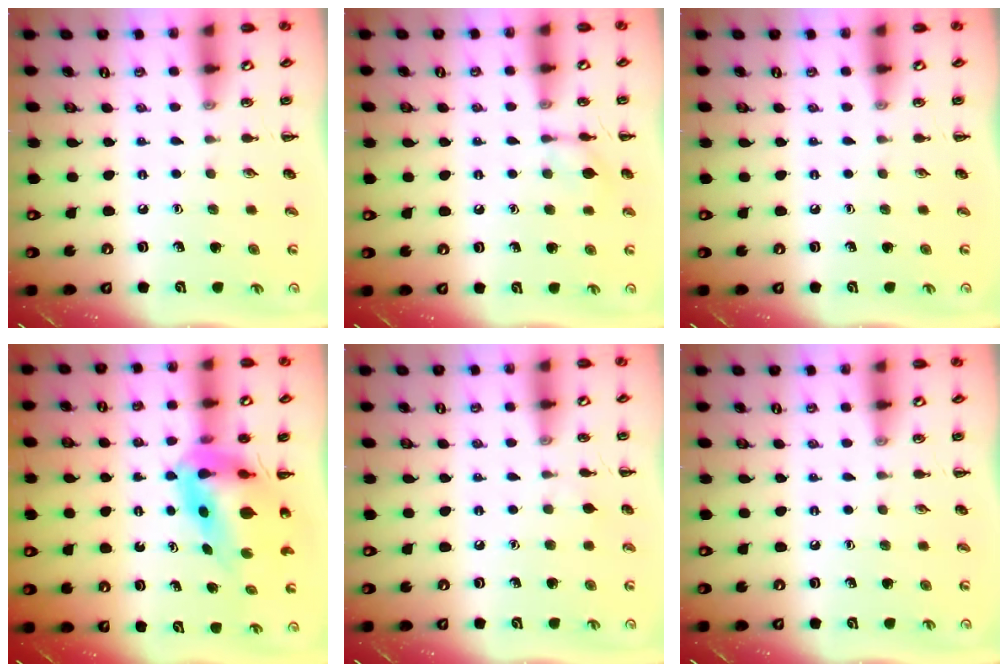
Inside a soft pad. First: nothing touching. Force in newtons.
{"total": 7.7, "press": 7.6, "slide": 0.4}
{"total": 0.0}
{"total": 8.6, "press": 8.2, "slide": 2.6}
{"total": 4.0, "press": 3.8, "slide": 1.4}
{"total": 0.0}